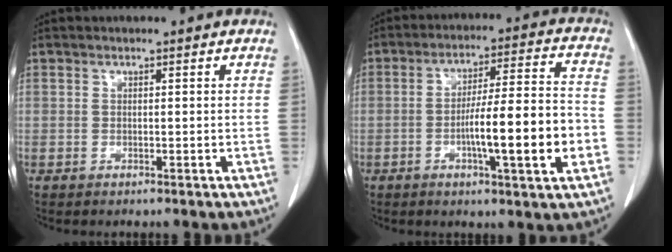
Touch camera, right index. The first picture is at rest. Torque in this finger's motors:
{"motor_torque": [1.76, -0.38, 0.83, 0.13]}